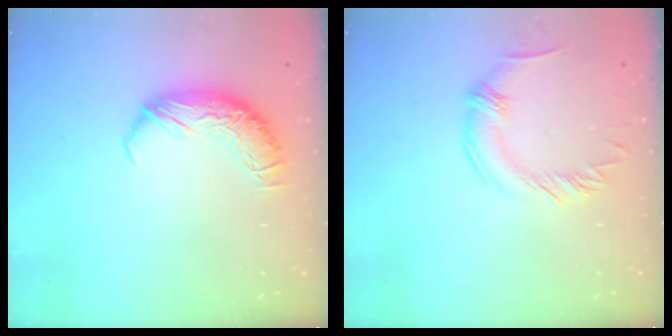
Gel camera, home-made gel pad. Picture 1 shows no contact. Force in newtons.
{"total": 0.0}